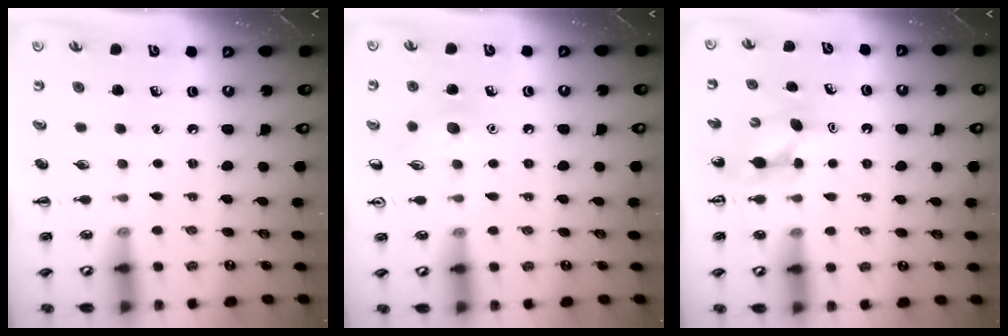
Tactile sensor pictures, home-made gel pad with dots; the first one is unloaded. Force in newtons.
{"total": 7.6, "press": 7.3, "slide": 1.9}
{"total": 4.0, "press": 3.9, "slide": 0.9}